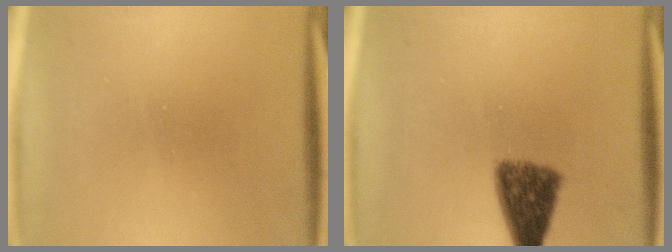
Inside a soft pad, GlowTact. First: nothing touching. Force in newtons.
{"total": 7.2}